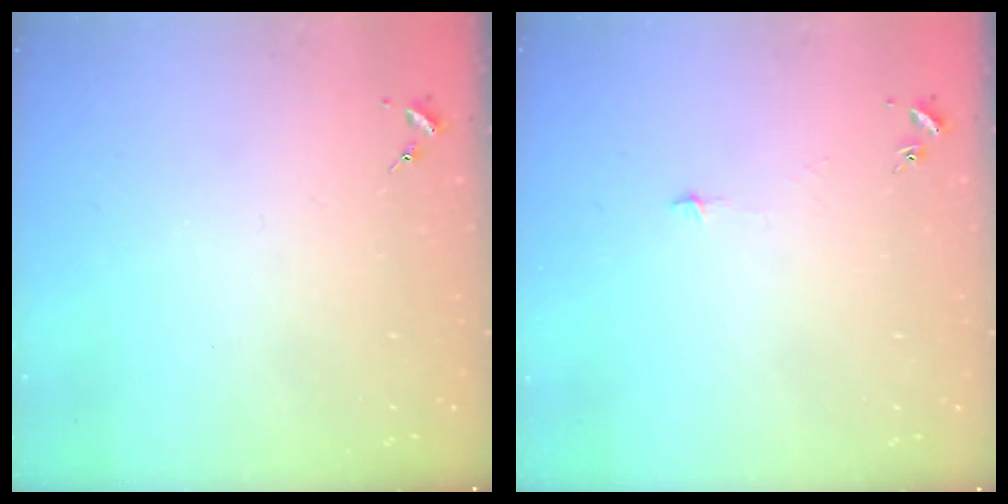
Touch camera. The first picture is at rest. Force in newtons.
{"total": 2.9, "press": 2.9, "slide": 0.3}